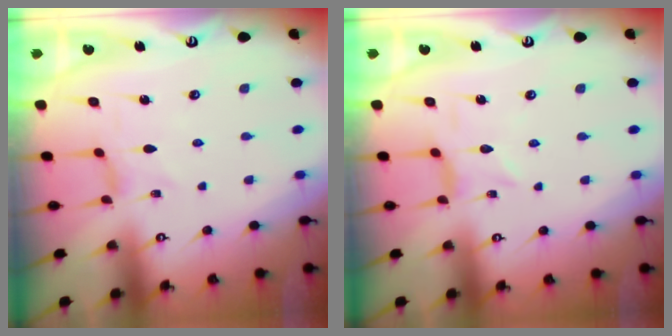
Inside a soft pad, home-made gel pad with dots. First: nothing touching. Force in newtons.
{"total": 1.2, "press": 1.2, "slide": 0.1}